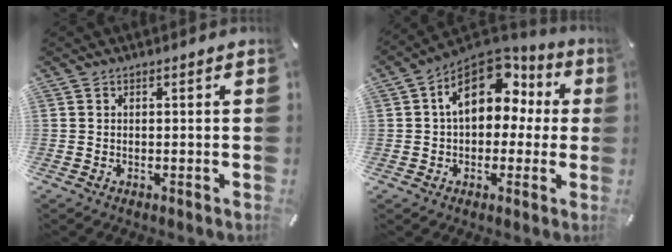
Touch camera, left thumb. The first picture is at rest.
{"total": 15.3, "force": [4.3, 10.4, 10.3], "torque": [-0.159, -0.012, 0.077]}